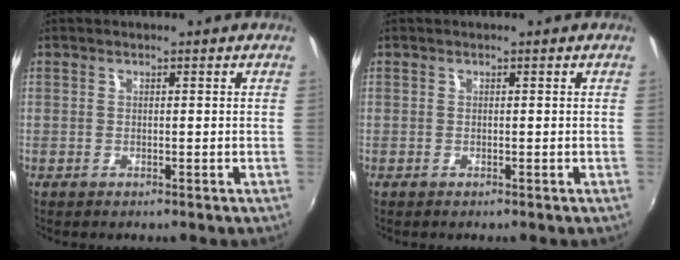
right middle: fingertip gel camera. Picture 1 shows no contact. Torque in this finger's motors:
{"motor_torque": [0.01, -0.03, 0.00, 0.01]}